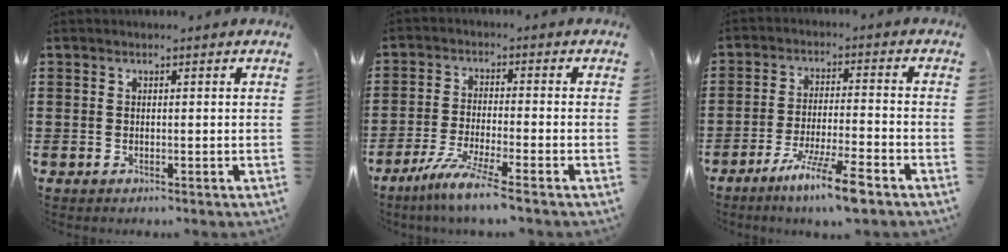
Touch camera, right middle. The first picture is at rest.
{"total": 6.2, "force": [-4.8, -0.3, 3.9], "torque": [-0.089, -0.020, -0.092]}
{"total": 8.4, "force": [-6.0, 0.2, 5.9], "torque": [-0.111, -0.010, -0.112]}